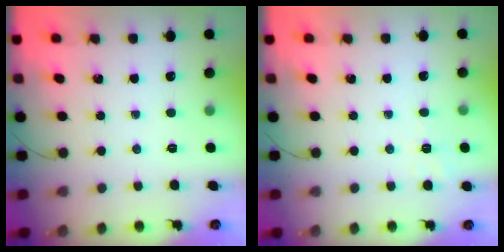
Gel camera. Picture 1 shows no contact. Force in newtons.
{"total": 2.4, "press": 1.2, "slide": 2.0}